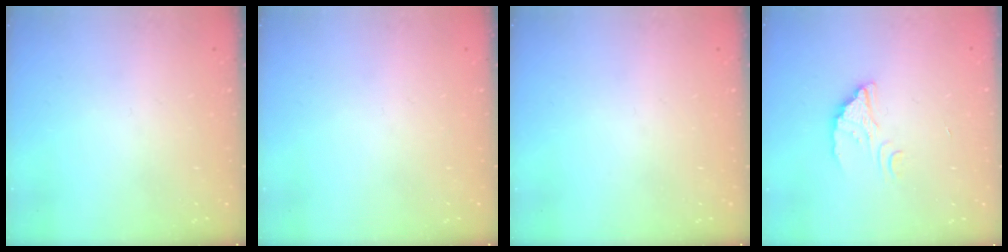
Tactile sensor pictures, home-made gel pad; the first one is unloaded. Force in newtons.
{"total": 0.0}
{"total": 0.0}
{"total": 2.7, "press": 2.7, "slide": 0.1}